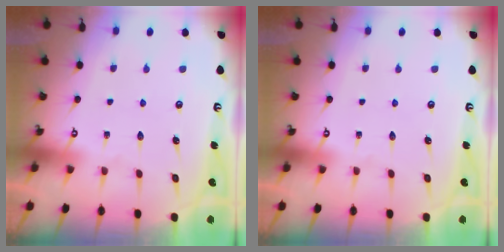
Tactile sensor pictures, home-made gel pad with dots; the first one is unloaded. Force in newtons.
{"total": 0.0}